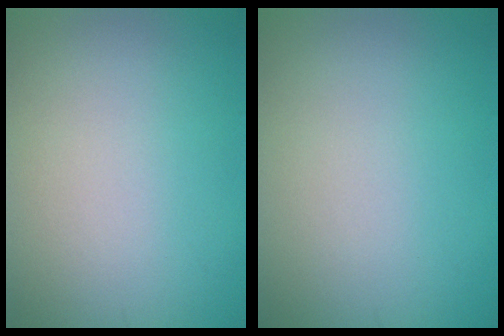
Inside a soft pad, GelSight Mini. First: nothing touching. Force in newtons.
{"total": 0.0}